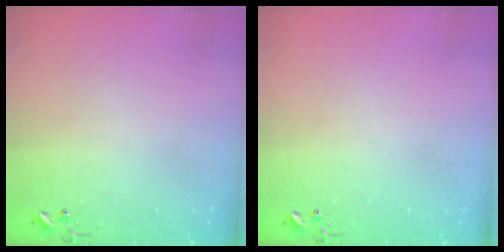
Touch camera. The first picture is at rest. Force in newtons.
{"total": 0.0}